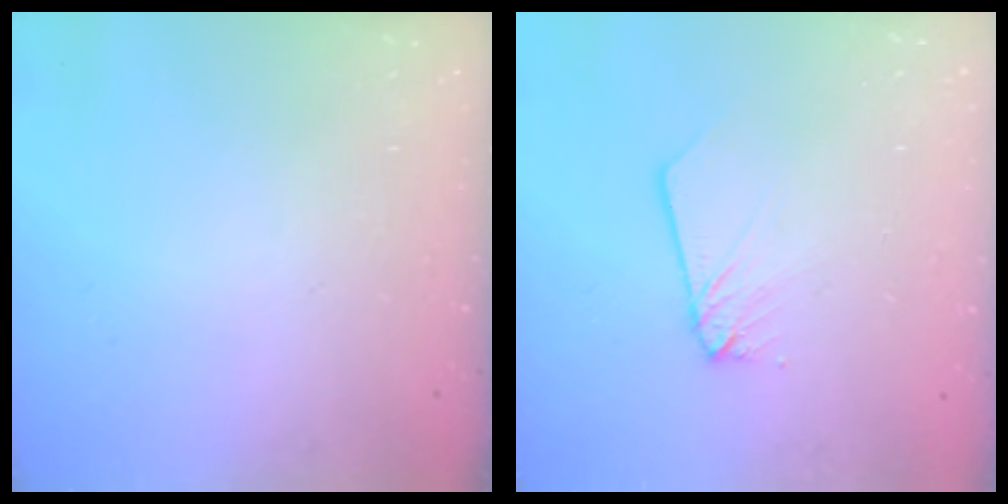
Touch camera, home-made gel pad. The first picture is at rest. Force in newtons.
{"total": 2.5, "press": 2.5, "slide": 0.1}